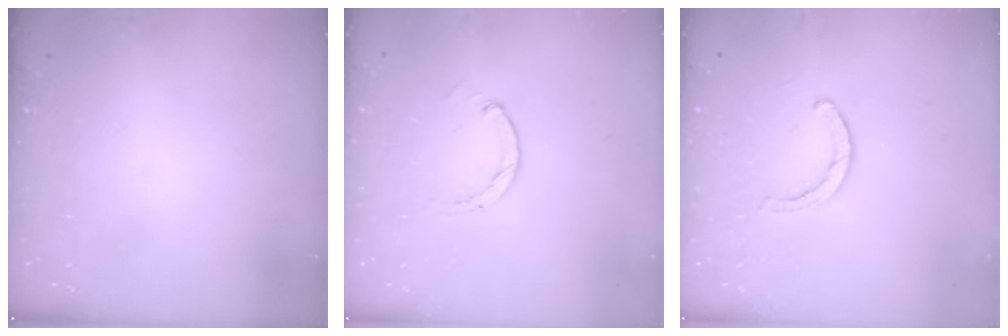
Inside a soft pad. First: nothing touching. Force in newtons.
{"total": 1.3, "press": 1.2, "slide": 0.2}
{"total": 2.8, "press": 2.8, "slide": 0.2}